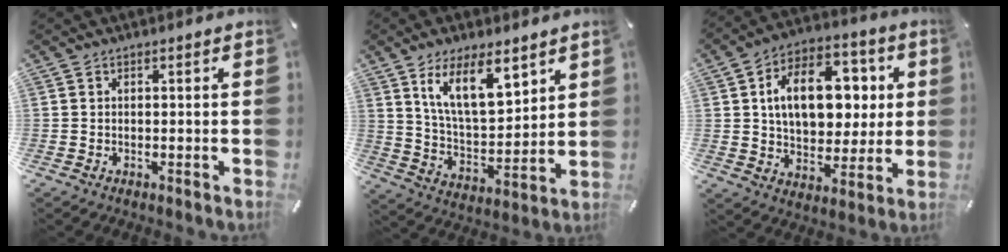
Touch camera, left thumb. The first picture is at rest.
{"total": 14.9, "force": [9.3, 6.8, 9.4], "torque": [-0.169, -0.037, 0.168]}
{"total": 17.2, "force": [3.5, 11.8, 12.0], "torque": [-0.188, 0.006, 0.065]}